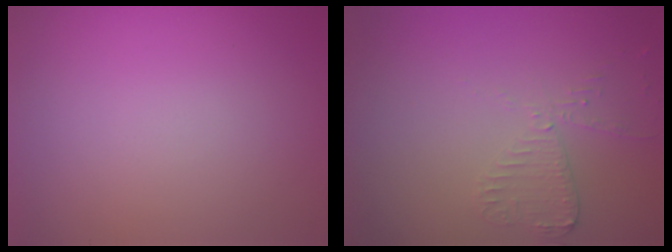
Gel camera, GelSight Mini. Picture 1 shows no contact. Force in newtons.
{"total": 2.0, "press": 2.0, "slide": 0.3}